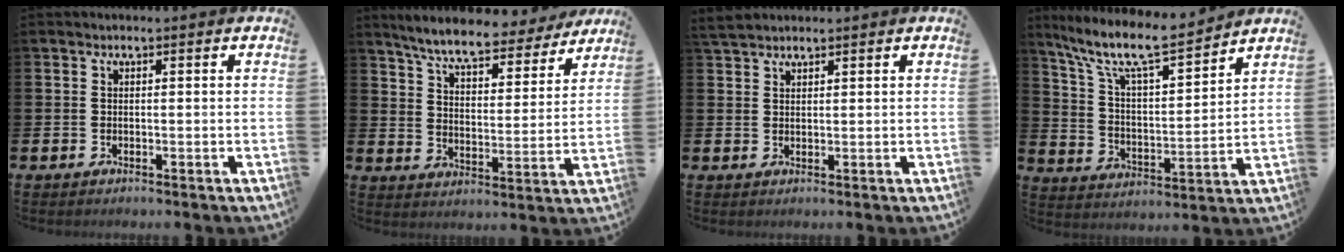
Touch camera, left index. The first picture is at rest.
{"total": 7.7, "force": [7.0, 1.3, 2.9], "torque": [-0.083, -0.041, 0.120]}
{"total": 2.5, "force": [2.3, 0.7, 0.6], "torque": [-0.007, -0.005, 0.041]}
{"total": 10.3, "force": [9.1, 1.6, 4.7], "torque": [-0.123, -0.058, 0.155]}